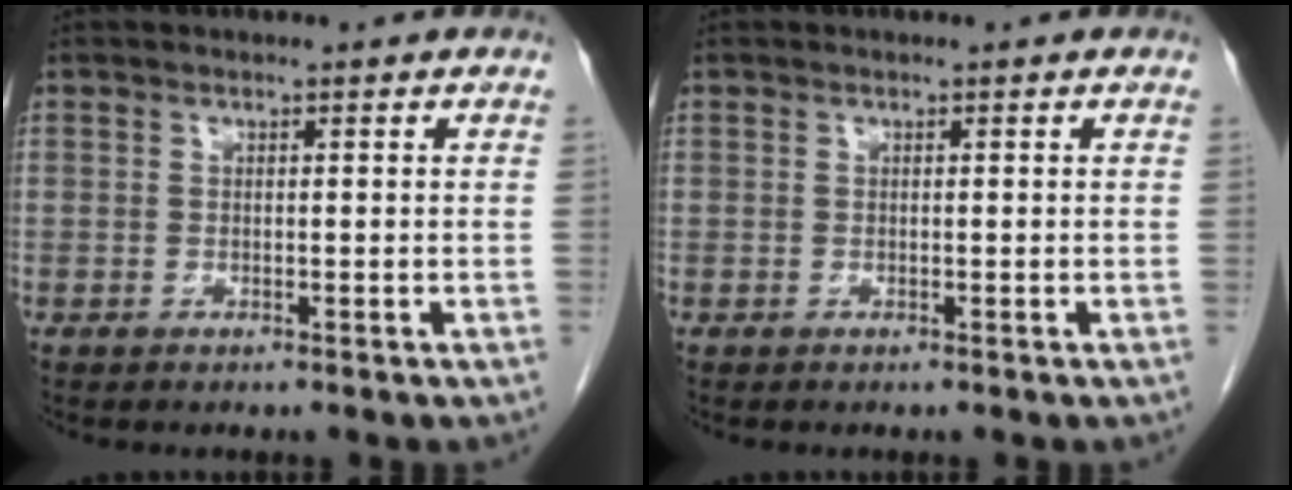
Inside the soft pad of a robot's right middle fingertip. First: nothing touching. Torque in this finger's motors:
{"motor_torque": [0.06, 0.20, -0.09, -0.01]}